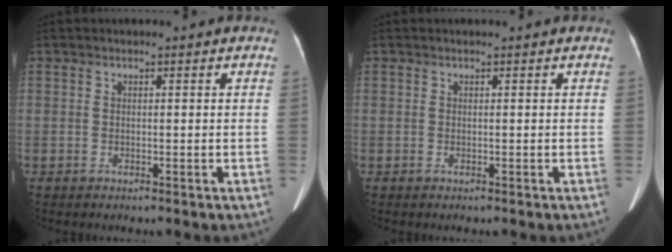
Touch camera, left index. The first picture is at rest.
{"total": 0.0}